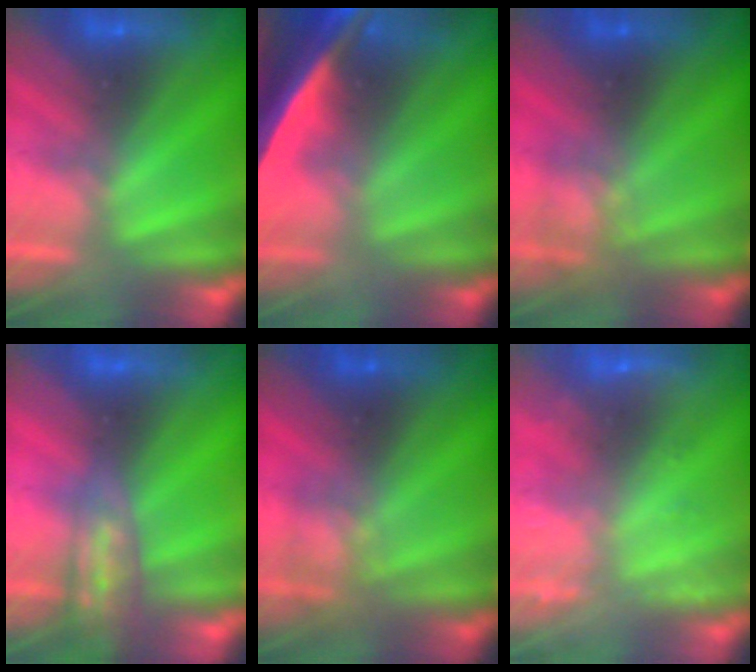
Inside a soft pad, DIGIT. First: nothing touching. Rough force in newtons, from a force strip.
{"total": 5.6}
{"total": 2.5}
{"total": 2.7}
{"total": 2.5}
{"total": 6.9}